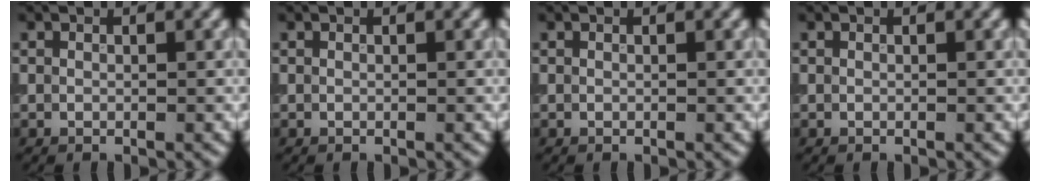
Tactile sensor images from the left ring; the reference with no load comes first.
{"total": 0.0}
{"total": 0.0}
{"total": 0.0}